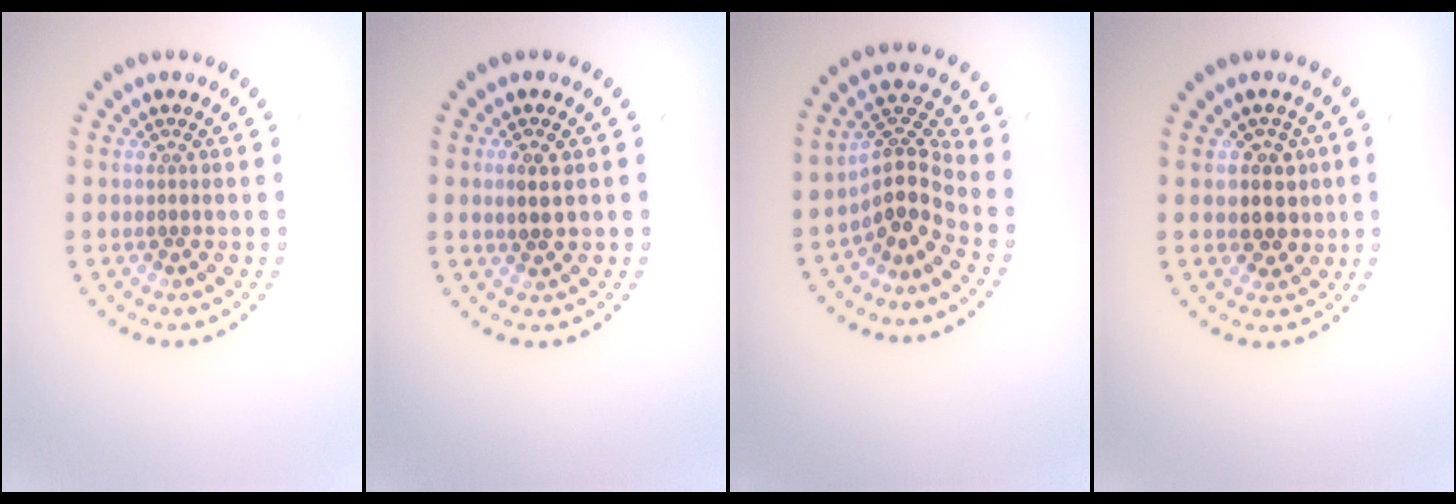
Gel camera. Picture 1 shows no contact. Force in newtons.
{"total": 1.9, "press": 1.9, "slide": 0.3}
{"total": 3.8, "press": 2.7, "slide": 2.6}
{"total": 2.8, "press": 2.5, "slide": 1.3}